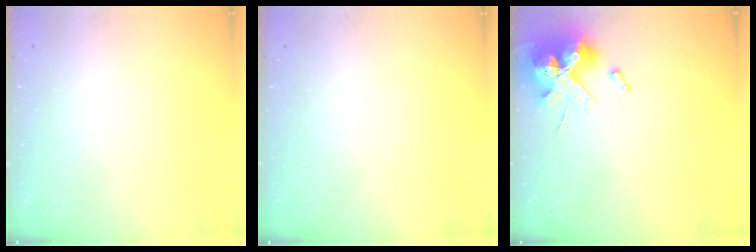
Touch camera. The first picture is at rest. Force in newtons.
{"total": 0.0}
{"total": 13.9, "press": 13.8, "slide": 2.1}